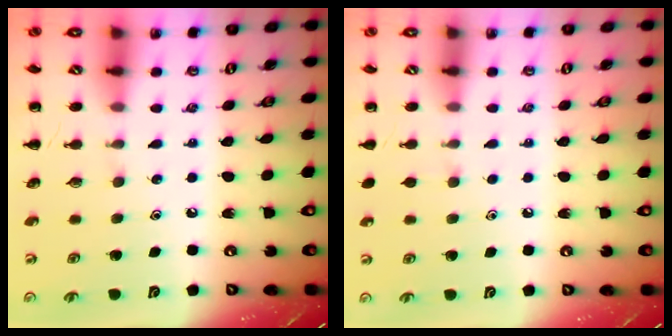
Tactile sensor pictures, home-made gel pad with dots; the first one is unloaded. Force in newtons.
{"total": 3.1, "press": 2.9, "slide": 1.2}